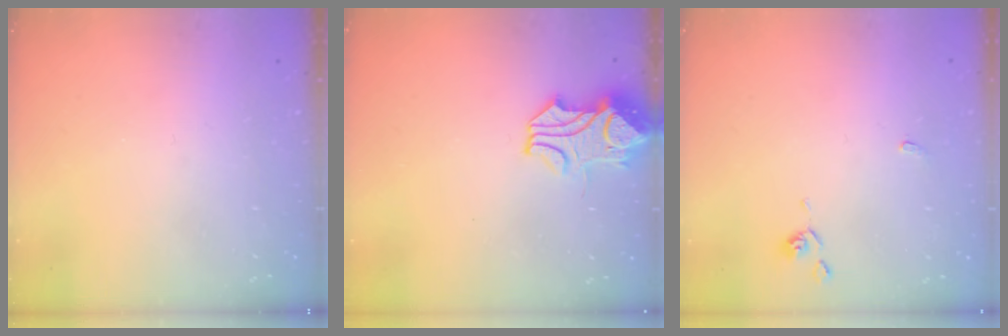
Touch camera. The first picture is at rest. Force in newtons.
{"total": 2.2, "press": 2.1, "slide": 0.7}
{"total": 1.8, "press": 1.8, "slide": 0.3}